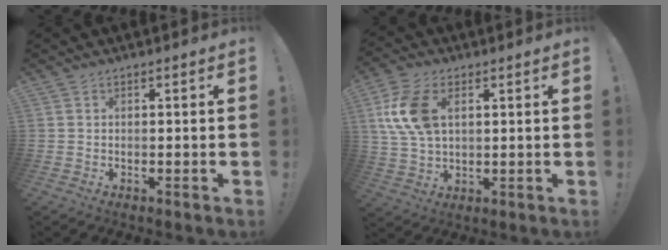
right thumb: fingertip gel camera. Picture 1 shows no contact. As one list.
[{"total": 13.4, "force": [3.6, 8.4, 9.9], "torque": [-0.201, 0.000, 0.068]}]